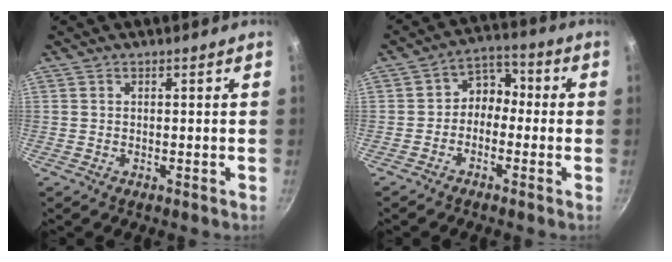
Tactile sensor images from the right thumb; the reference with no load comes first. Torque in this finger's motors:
{"motor_torque": [0.37, -0.18, -0.19, -0.11, 0.02]}